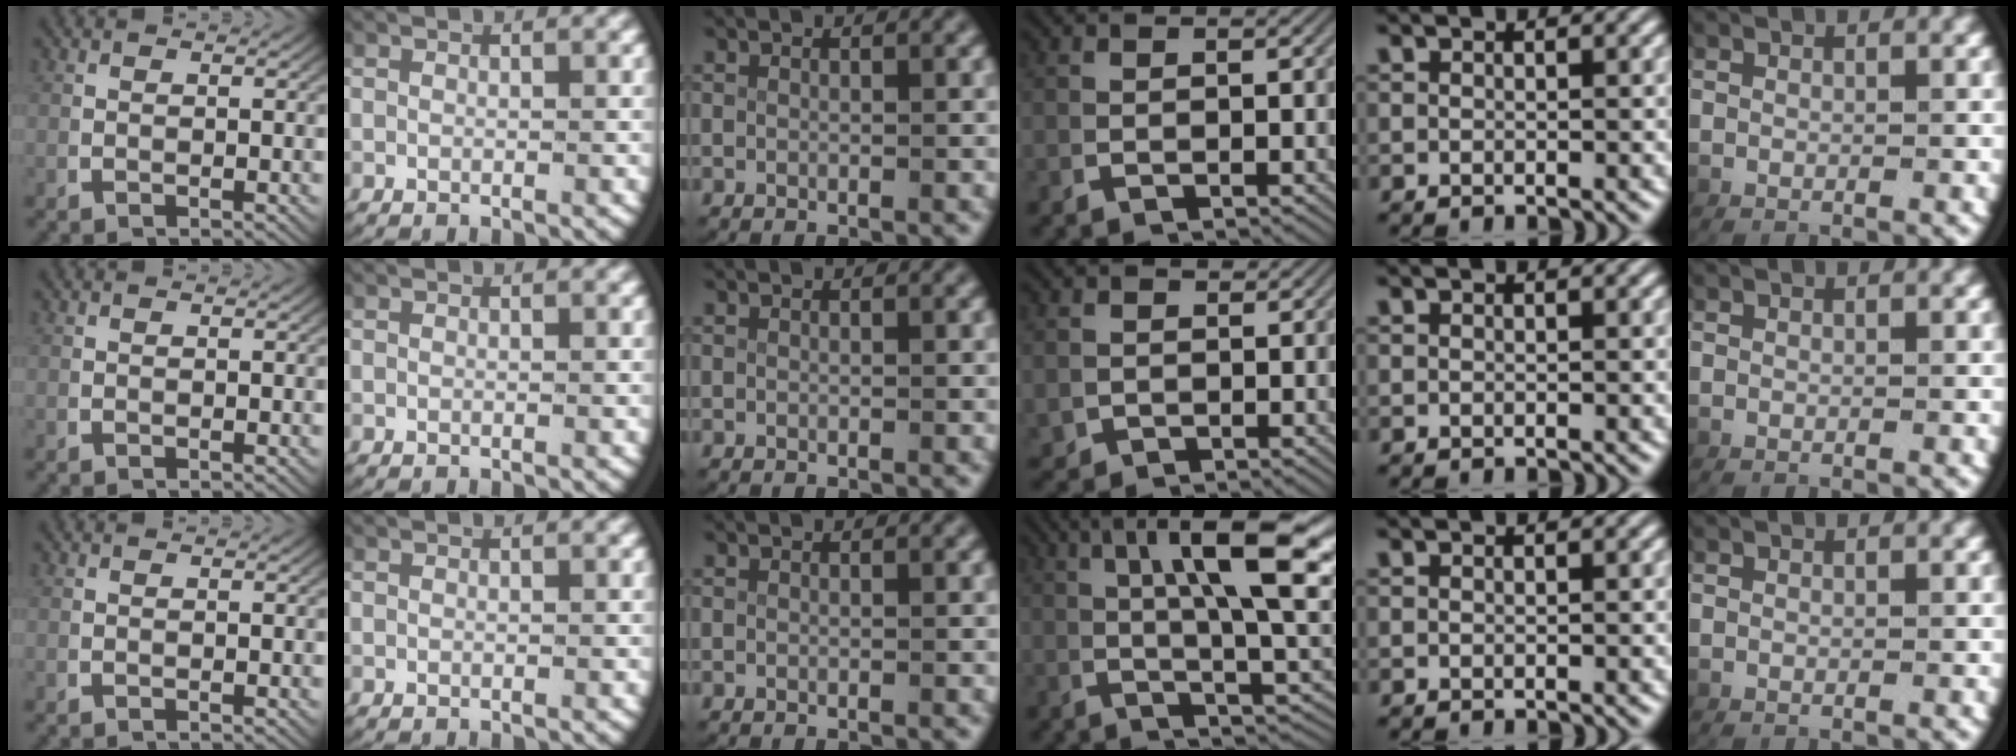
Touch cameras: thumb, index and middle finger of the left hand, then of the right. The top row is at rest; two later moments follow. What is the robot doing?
{"motion": "lift_and_place", "object": "plastic wrap"}